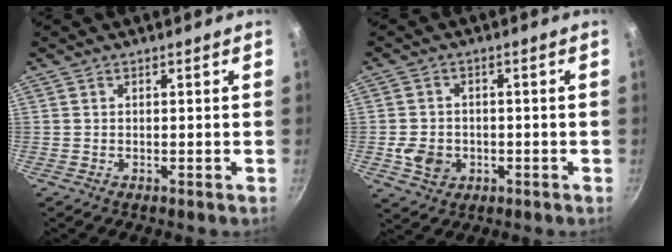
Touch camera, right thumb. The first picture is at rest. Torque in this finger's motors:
{"motor_torque": [0.65, 0.57, -0.20, 0.03, 0.02]}